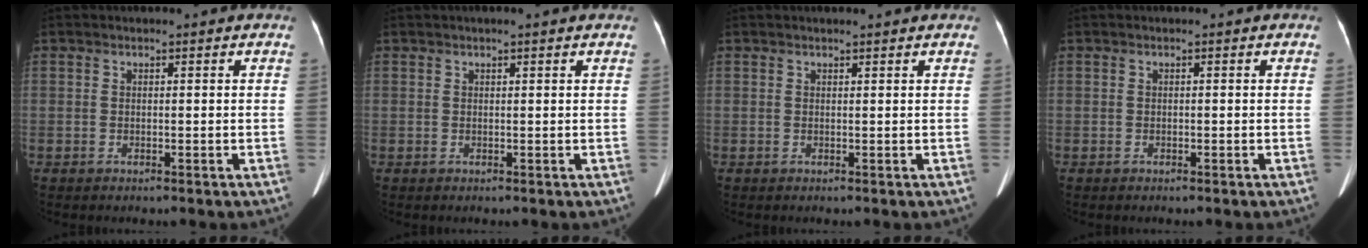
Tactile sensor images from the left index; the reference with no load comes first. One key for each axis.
{"total": 1.5, "fx": 1.1, "fy": 0.0, "fz": 1.0, "tx": -0.016, "ty": 0.018, "tz": 0.018}
{"total": 2.1, "fx": 1.9, "fy": 0.1, "fz": 0.9, "tx": -0.012, "ty": 0.015, "tz": 0.024}
{"total": 0.0}